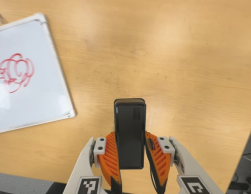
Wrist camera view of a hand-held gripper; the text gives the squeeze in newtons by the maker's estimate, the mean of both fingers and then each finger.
{"total": 4.5, "left": 3.4, "right": 5.7}